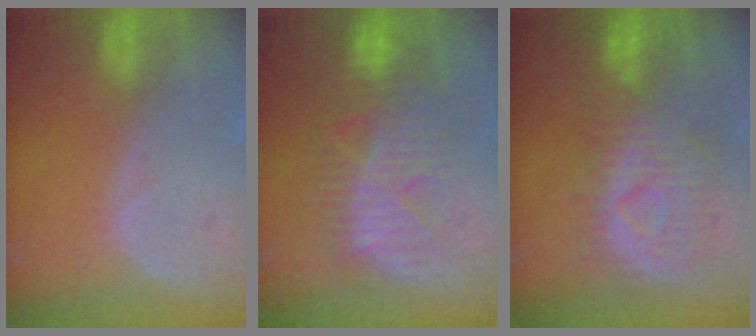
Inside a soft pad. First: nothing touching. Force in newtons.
{"total": 9.8, "press": 9.0, "slide": 3.9}
{"total": 9.8, "press": 9.1, "slide": 3.6}